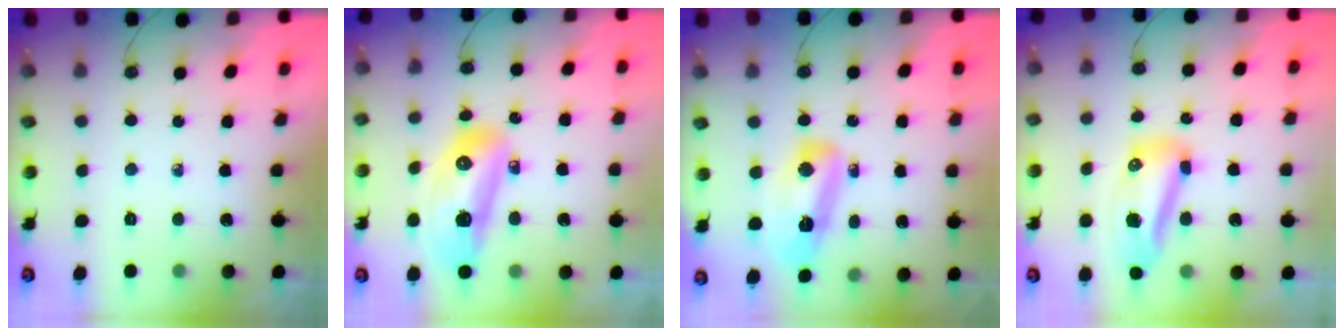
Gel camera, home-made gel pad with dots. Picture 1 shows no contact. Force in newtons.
{"total": 16.6, "press": 16.5, "slide": 2.1}
{"total": 12.1, "press": 11.2, "slide": 4.8}
{"total": 18.9, "press": 16.1, "slide": 9.9}